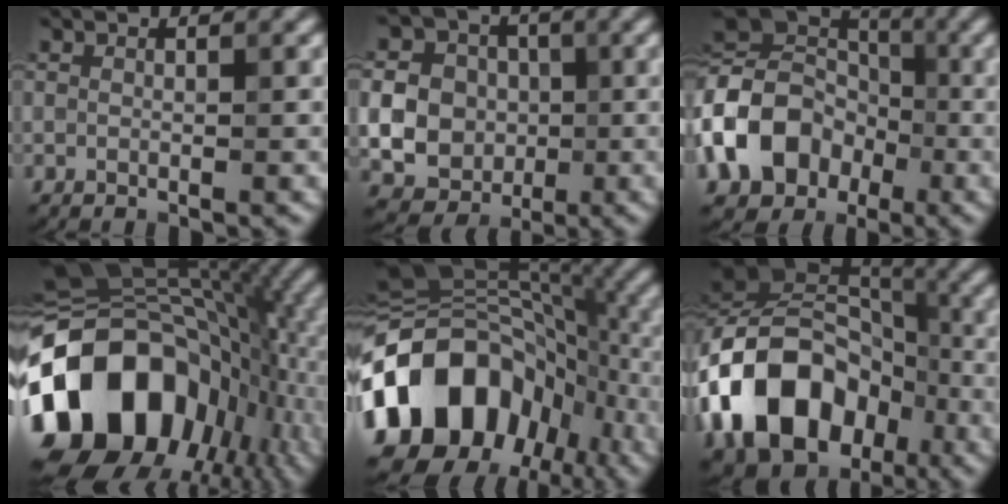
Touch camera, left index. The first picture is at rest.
{"total": 16.0, "force": [-1.4, 15.2, 4.8], "torque": [-0.137, -0.012, -0.046]}
{"total": 13.3, "force": [-3.1, 10.4, 7.6], "torque": [-0.172, 0.001, -0.069]}
{"total": 16.4, "force": [-4.8, 11.5, 10.6], "torque": [-0.180, 0.013, -0.090]}
{"total": 16.5, "force": [-5.2, 12.1, 9.9], "torque": [-0.194, 0.003, -0.100]}
{"total": 14.3, "force": [-5.2, 10.3, 8.4], "torque": [-0.168, 0.000, -0.096]}